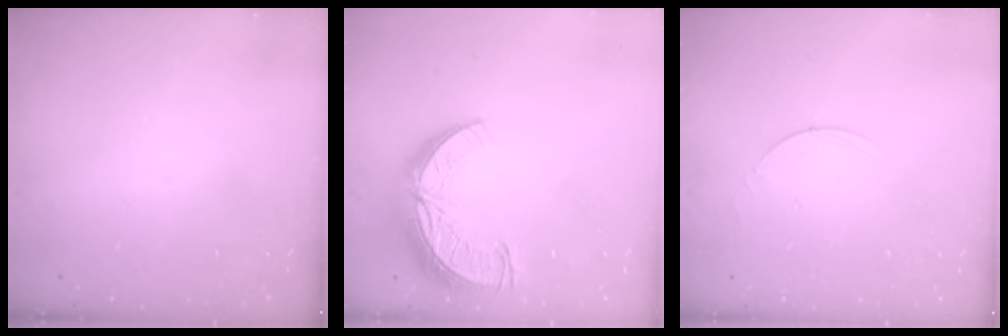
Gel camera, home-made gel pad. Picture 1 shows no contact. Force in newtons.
{"total": 13.4, "press": 13.4, "slide": 1.0}
{"total": 3.0, "press": 3.0, "slide": 0.3}